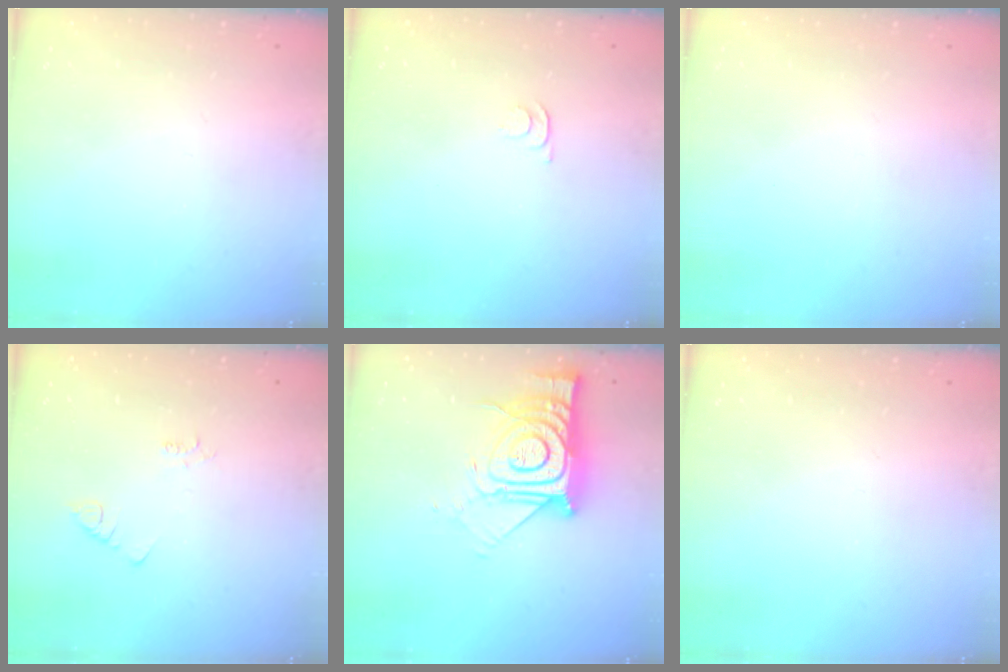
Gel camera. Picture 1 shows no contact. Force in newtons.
{"total": 3.6, "press": 3.5, "slide": 0.8}
{"total": 1.5, "press": 1.5, "slide": 0.1}
{"total": 1.9, "press": 1.9, "slide": 0.3}
{"total": 16.3, "press": 16.2, "slide": 1.5}
{"total": 2.2, "press": 2.1, "slide": 0.4}